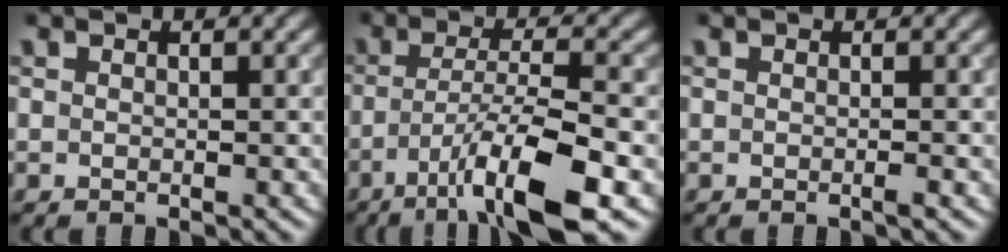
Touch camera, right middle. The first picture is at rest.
{"total": 8.2, "force": [-4.1, 1.5, 7.0], "torque": [-0.110, 0.004, -0.073]}
{"total": 0.5, "force": [-0.2, -0.1, 0.5], "torque": [-0.007, 0.000, -0.005]}